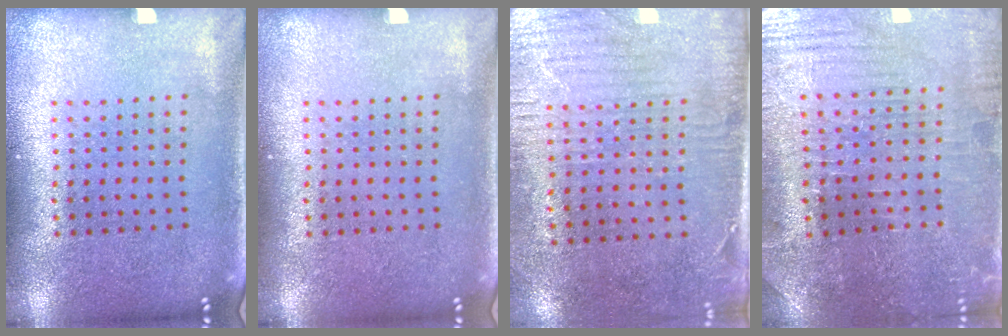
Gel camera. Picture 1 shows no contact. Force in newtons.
{"total": 0.0}
{"total": 3.0, "press": 2.4, "slide": 1.7}
{"total": 1.3, "press": 1.2, "slide": 0.4}